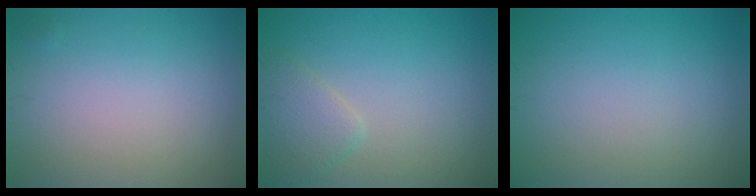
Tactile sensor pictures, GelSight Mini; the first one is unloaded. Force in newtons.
{"total": 2.2, "press": 2.2, "slide": 0.1}
{"total": 0.0}